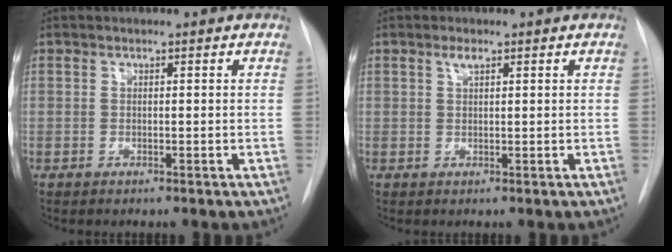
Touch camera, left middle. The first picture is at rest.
{"total": 1.2, "force": [0.8, 0.3, 0.9], "torque": [-0.016, 0.002, 0.015]}